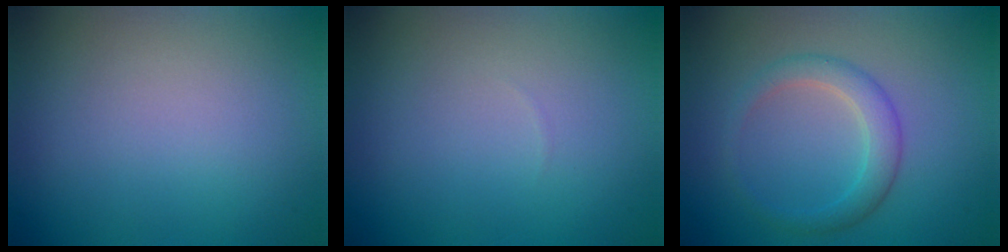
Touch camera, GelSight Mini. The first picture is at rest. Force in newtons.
{"total": 0.0}
{"total": 2.6, "press": 2.6, "slide": 0.1}